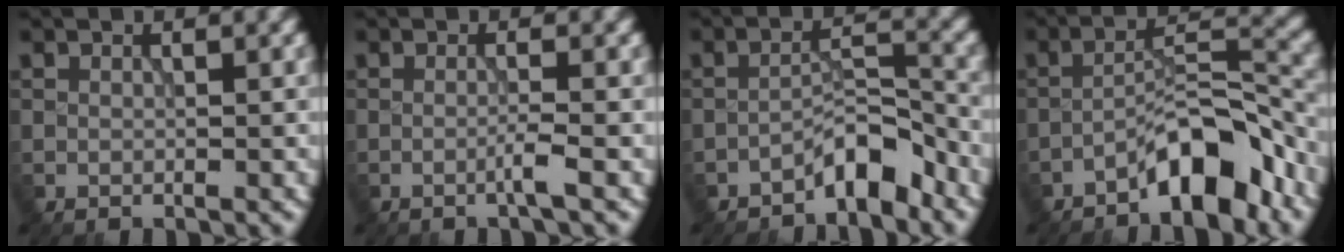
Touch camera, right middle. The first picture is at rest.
{"total": 1.4, "force": [-0.6, 0.0, 1.3], "torque": [-0.021, 0.005, -0.020]}
{"total": 3.5, "force": [-2.8, 0.9, 1.9], "torque": [-0.025, 0.022, -0.051]}
{"total": 6.3, "force": [-4.4, 1.6, 4.2], "torque": [-0.061, 0.021, -0.078]}